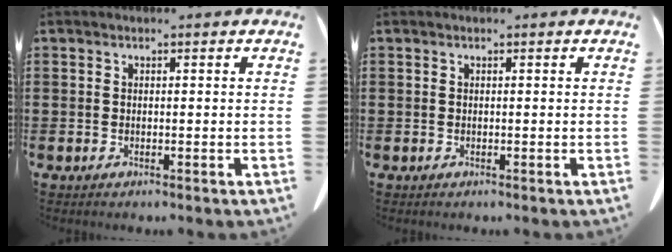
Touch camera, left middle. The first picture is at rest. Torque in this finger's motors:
{"motor_torque": [-0.04, 0.04, 0.00, 0.00]}